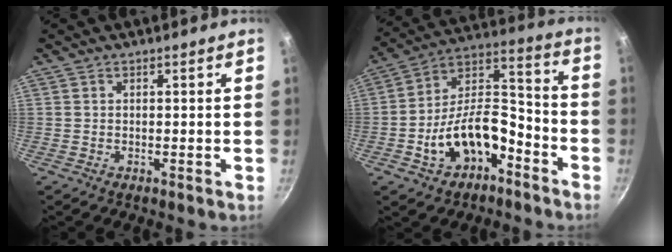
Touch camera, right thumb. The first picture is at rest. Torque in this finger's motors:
{"motor_torque": [0.09, 0.56, 0.85, -0.52, 0.29]}